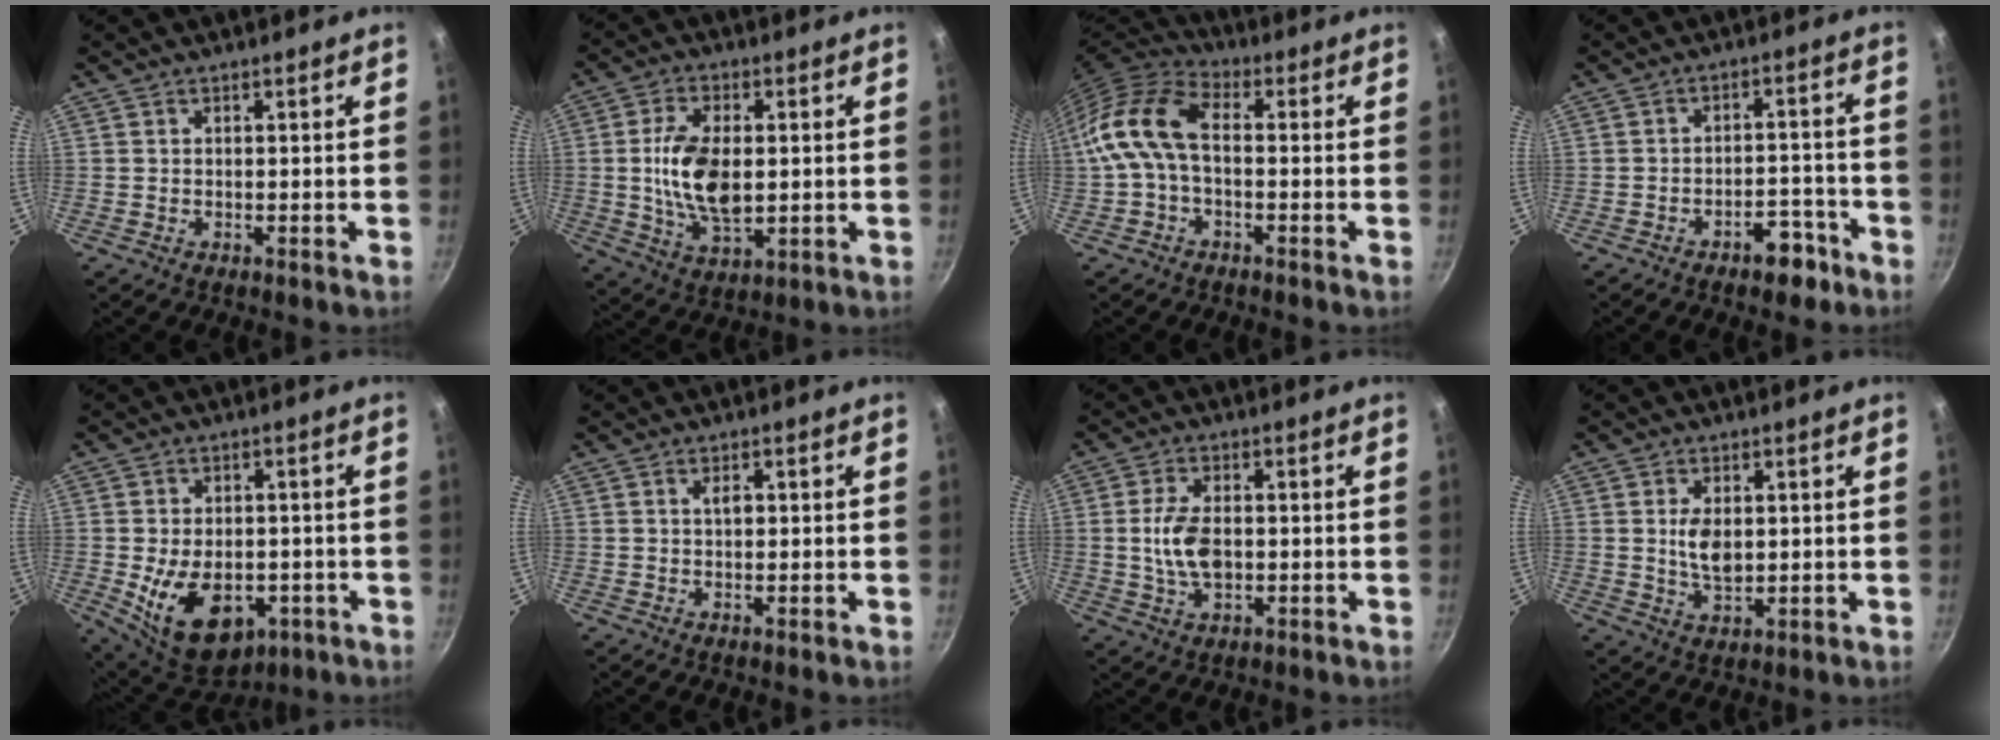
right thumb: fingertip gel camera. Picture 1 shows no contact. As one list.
[{"total": 12.4, "force": [0.3, 6.7, 10.4], "torque": [-0.189, -0.002, 0.008]}, {"total": 11.3, "force": [-0.9, 6.5, 9.1], "torque": [-0.178, 0.038, -0.036]}, {"total": 6.1, "force": [-4.1, 3.0, 3.4], "torque": [-0.024, 0.041, -0.047]}, {"total": 15.1, "force": [-4.1, 9.8, 10.7], "torque": [-0.146, -0.002, -0.042]}, {"total": 4.4, "force": [-1.1, 3.3, 2.8], "torque": [-0.017, 0.024, -0.029]}, {"total": 7.8, "force": [-0.3, 4.5, 6.4], "torque": [-0.119, 0.005, -0.007]}, {"total": 5.7, "force": [0.7, 3.4, 4.6], "torque": [-0.080, -0.012, 0.016]}]